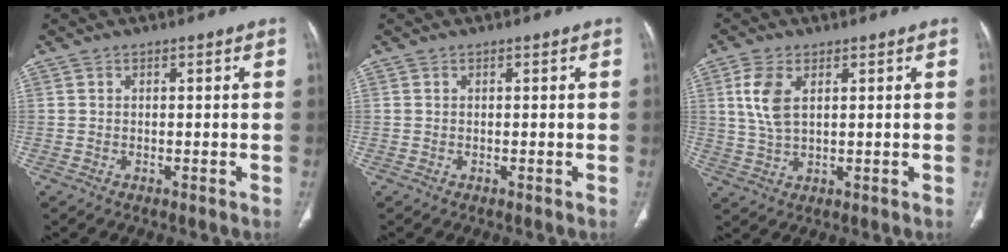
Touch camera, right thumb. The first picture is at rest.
{"total": 0.0}
{"total": 6.6, "force": [2.2, 3.4, 5.2], "torque": [-0.119, -0.002, 0.048]}